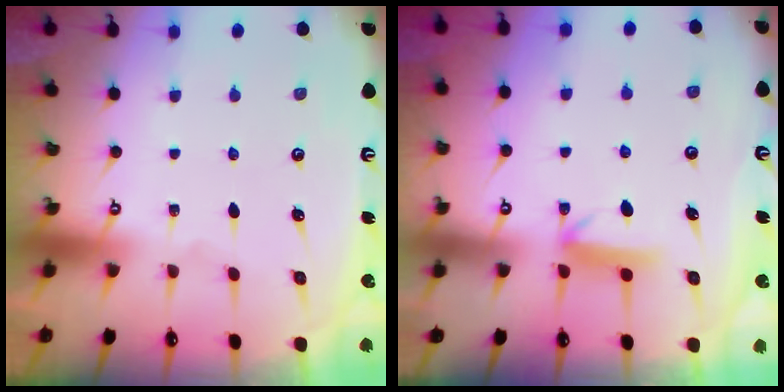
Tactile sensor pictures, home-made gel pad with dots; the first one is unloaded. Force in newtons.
{"total": 6.2, "press": 6.2, "slide": 0.6}